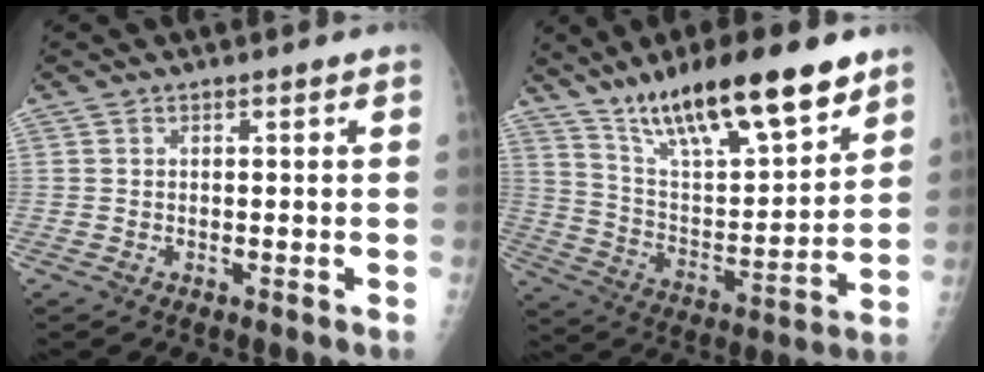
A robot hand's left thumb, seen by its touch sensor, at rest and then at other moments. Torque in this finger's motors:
{"motor_torque": [0.77, 0.67, 1.48, -1.29, 0.27]}